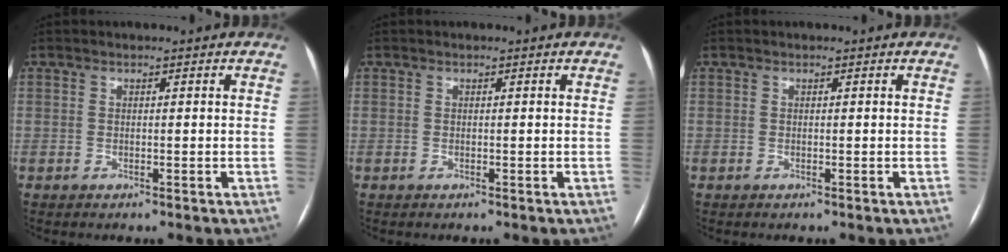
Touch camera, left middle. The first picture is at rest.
{"total": 0.0}
{"total": 0.0}